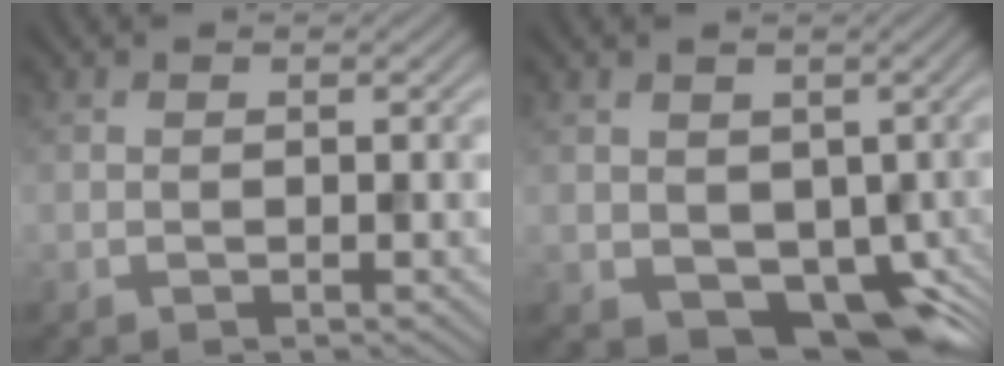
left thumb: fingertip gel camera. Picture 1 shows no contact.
{"total": 7.7, "force": [-1.3, 5.7, 5.0], "torque": [-0.084, -0.034, -0.013]}